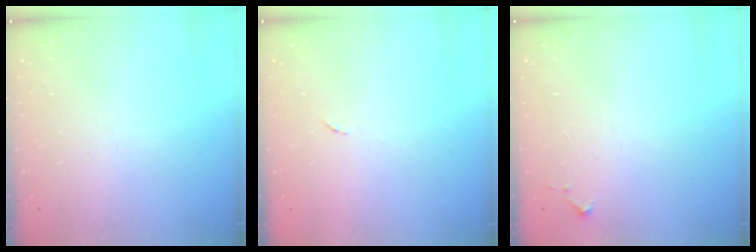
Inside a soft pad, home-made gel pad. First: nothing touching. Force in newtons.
{"total": 3.3, "press": 3.3, "slide": 0.2}
{"total": 3.5, "press": 3.5, "slide": 0.3}